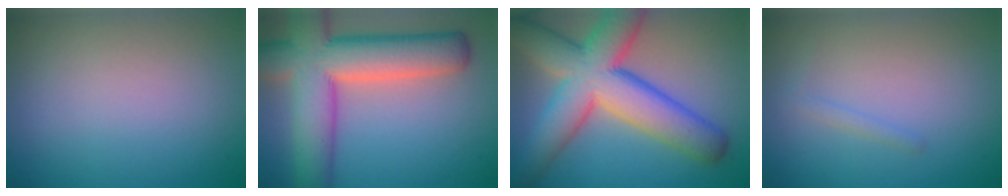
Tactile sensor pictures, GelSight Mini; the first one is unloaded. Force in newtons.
{"total": 11.7, "press": 11.7, "slide": 0.7}
{"total": 11.6, "press": 11.6, "slide": 0.7}
{"total": 0.8, "press": 0.8, "slide": 0.0}